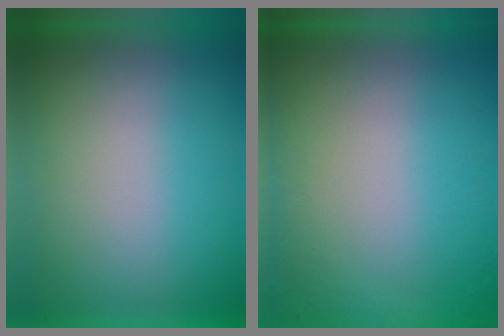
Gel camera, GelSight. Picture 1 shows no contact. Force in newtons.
{"total": 4.9}